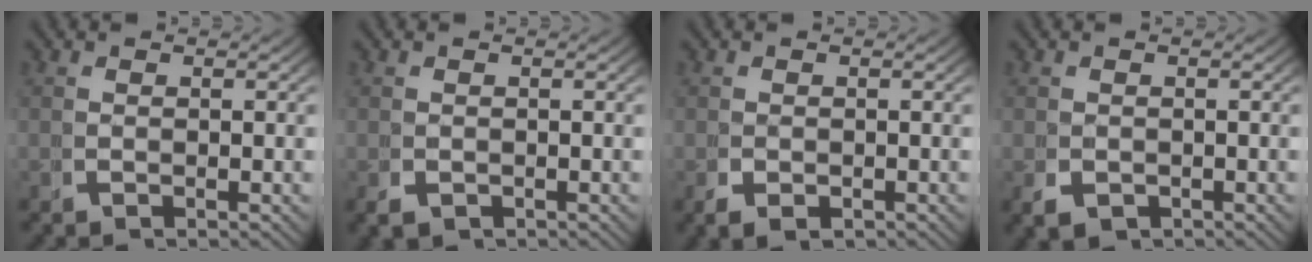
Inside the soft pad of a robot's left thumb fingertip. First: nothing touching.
{"total": 1.3, "force": [-0.6, 1.0, 0.5], "torque": [-0.011, -0.010, -0.004]}
{"total": 1.9, "force": [-0.6, 1.4, 1.1], "torque": [-0.025, -0.015, -0.002]}
{"total": 2.3, "force": [-0.9, 1.8, 1.1], "torque": [-0.026, -0.016, -0.006]}